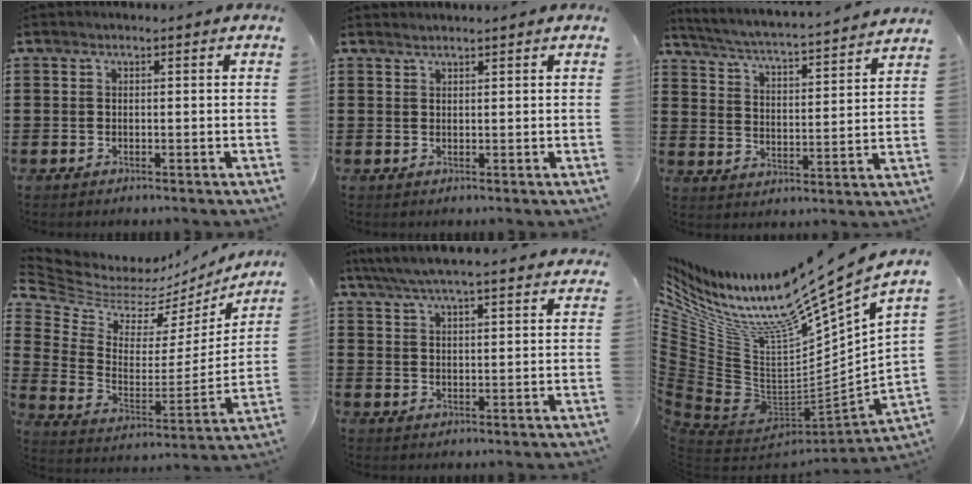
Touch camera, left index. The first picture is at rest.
{"total": 0.7, "force": [0.7, -0.2, 0.2], "torque": [-0.003, -0.002, 0.013]}
{"total": 3.6, "force": [3.4, -0.8, 1.1], "torque": [-0.040, -0.038, 0.046]}
{"total": 4.7, "force": [4.0, 2.1, 1.2], "torque": [-0.055, -0.042, 0.066]}
{"total": 5.3, "force": [4.9, 0.1, 2.0], "torque": [-0.055, -0.022, 0.085]}
{"total": 12.5, "force": [9.6, 1.4, 8.0], "torque": [-0.164, -0.099, 0.136]}